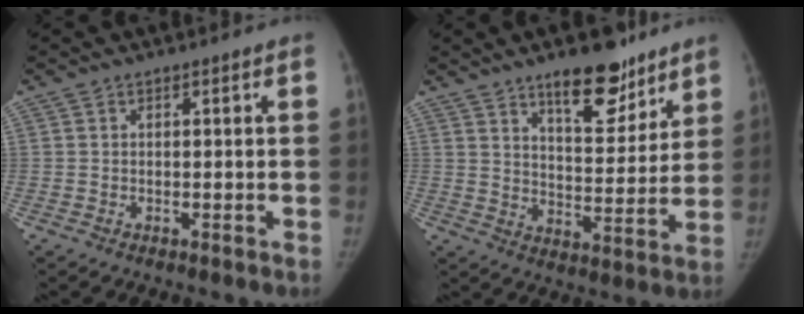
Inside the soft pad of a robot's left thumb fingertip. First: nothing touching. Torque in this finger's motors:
{"motor_torque": [1.37, 0.38, 0.93, -1.01, 0.26]}